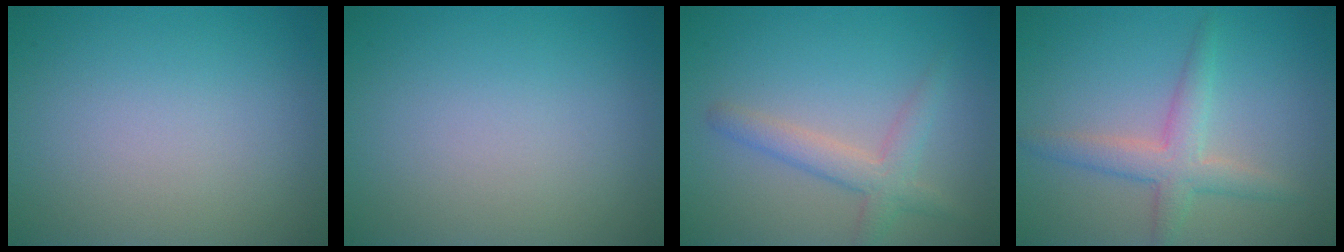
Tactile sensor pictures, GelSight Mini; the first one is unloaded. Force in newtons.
{"total": 0.0}
{"total": 3.0, "press": 3.0, "slide": 0.1}
{"total": 3.3, "press": 3.3, "slide": 0.1}